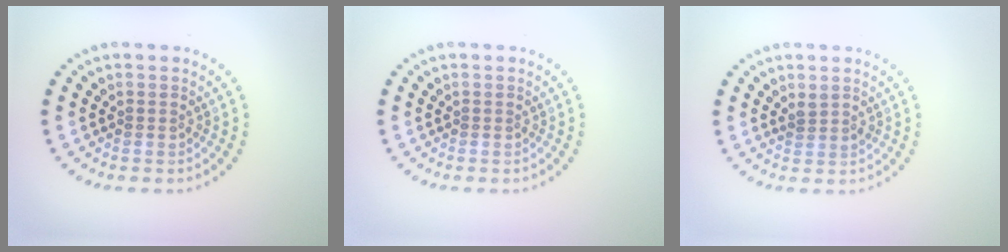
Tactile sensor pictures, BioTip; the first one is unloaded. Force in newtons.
{"total": 0.0}
{"total": 1.1, "press": 0.9, "slide": 0.7}